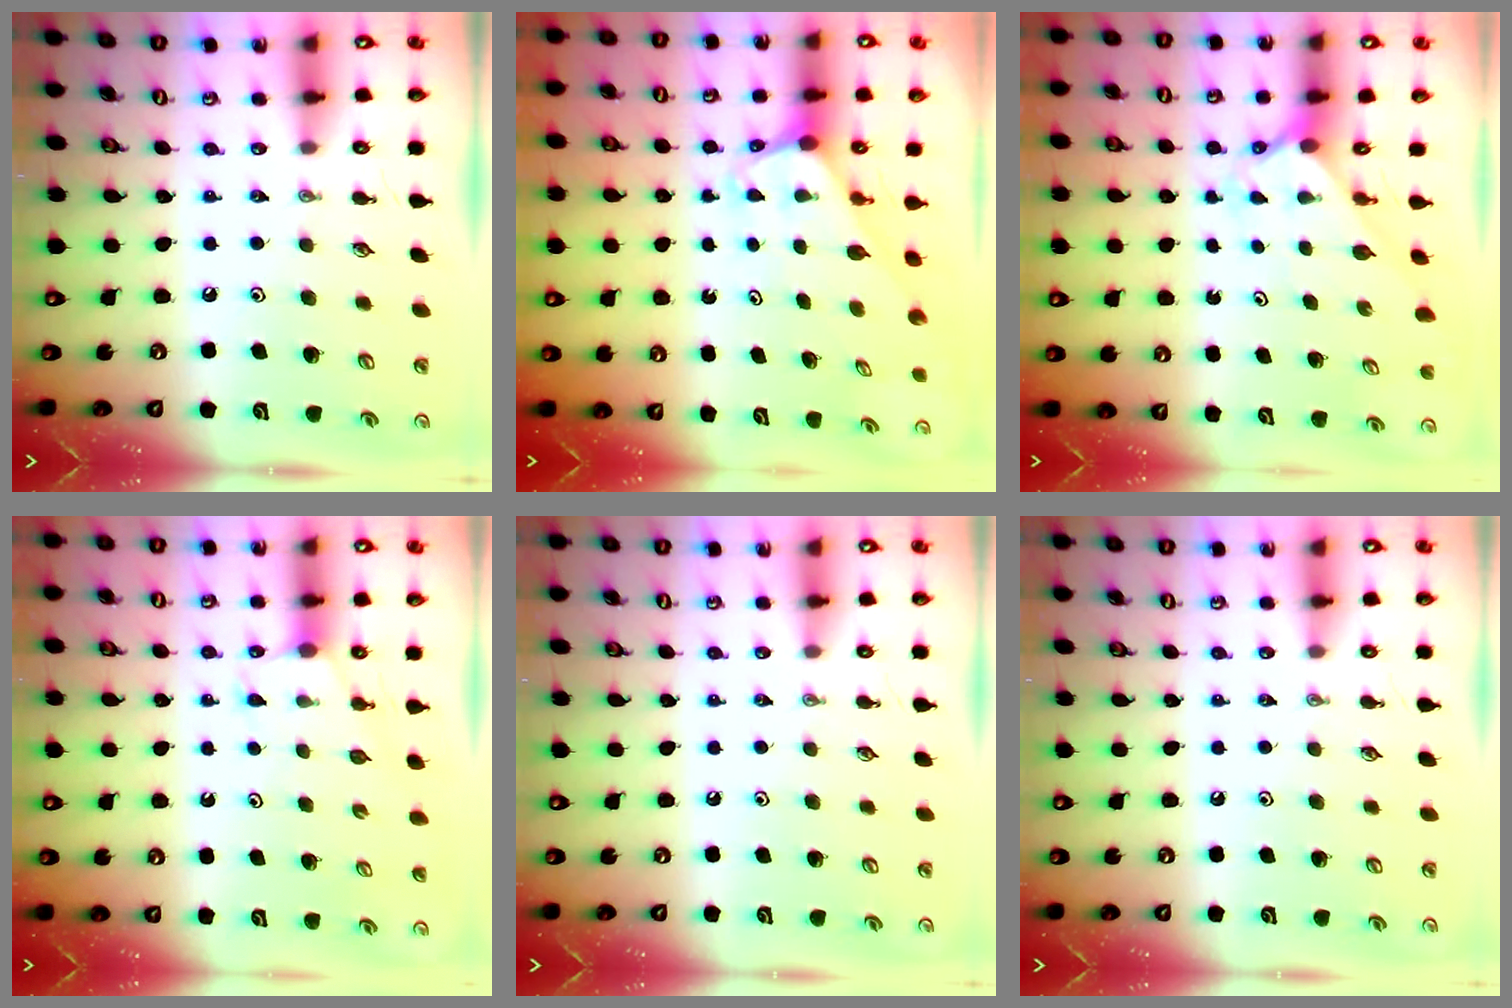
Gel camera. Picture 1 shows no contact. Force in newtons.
{"total": 2.1, "press": 2.1, "slide": 0.1}
{"total": 2.0, "press": 2.0, "slide": 0.2}
{"total": 2.9, "press": 2.9, "slide": 0.3}
{"total": 0.0}
{"total": 0.0}